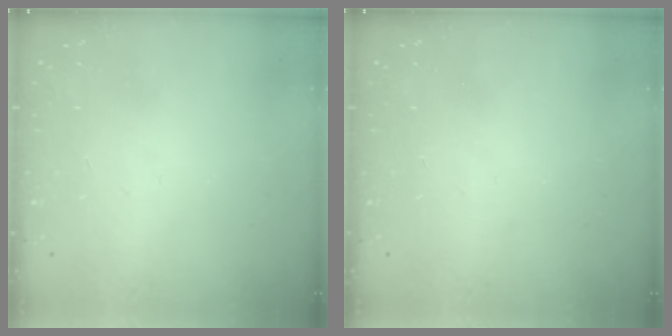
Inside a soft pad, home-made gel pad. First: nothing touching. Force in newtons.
{"total": 0.0}